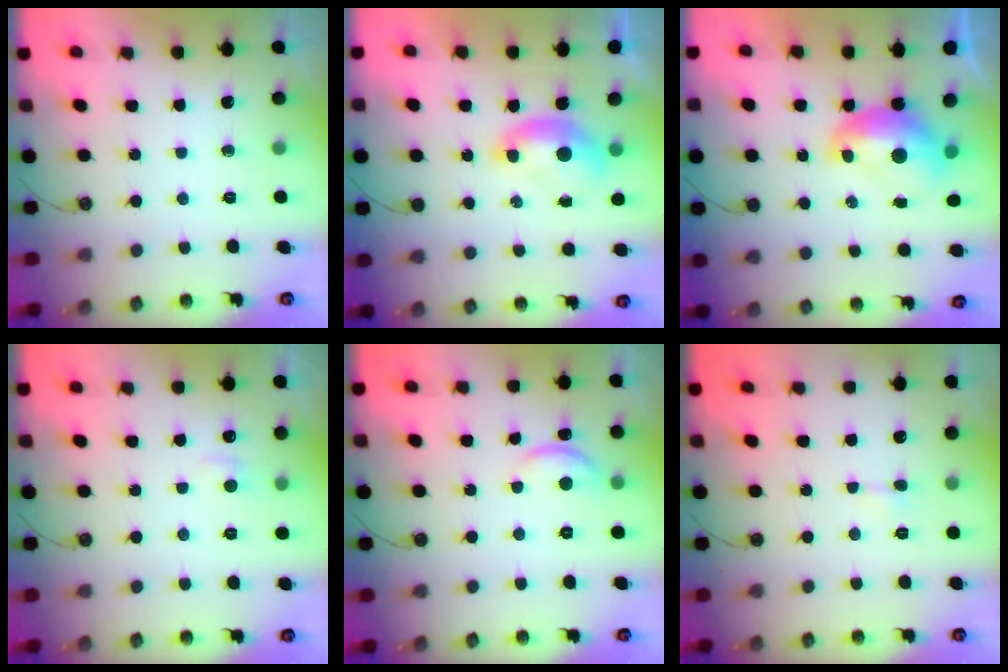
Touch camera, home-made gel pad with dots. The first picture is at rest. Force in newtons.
{"total": 1.5, "press": 1.4, "slide": 0.6}
{"total": 2.7, "press": 2.7, "slide": 0.4}
{"total": 1.2, "press": 1.0, "slide": 0.7}
{"total": 2.2, "press": 2.2, "slide": 0.3}
{"total": 0.9, "press": 0.9, "slide": 0.3}